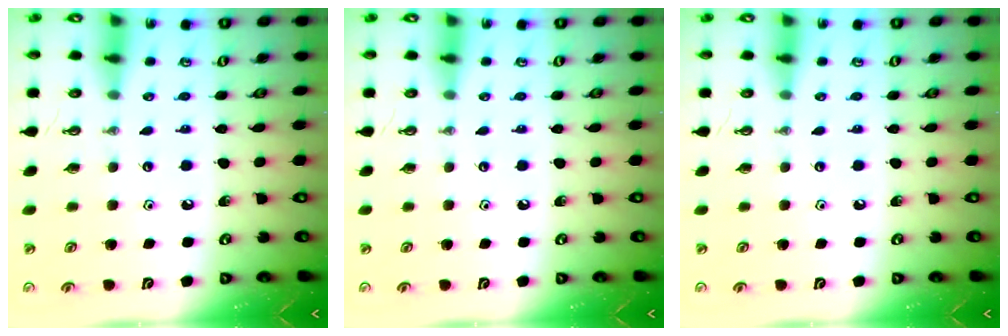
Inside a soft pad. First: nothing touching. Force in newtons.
{"total": 0.0}
{"total": 0.0}